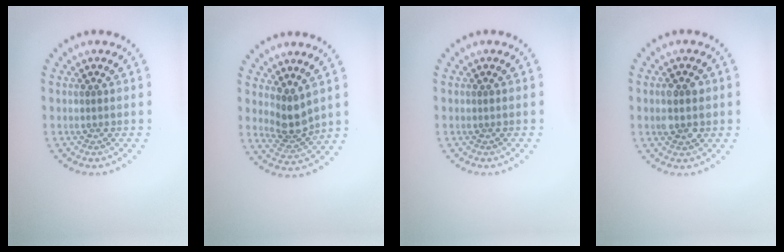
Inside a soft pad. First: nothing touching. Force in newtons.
{"total": 2.7, "press": 2.0, "slide": 1.8}
{"total": 0.0}
{"total": 2.9, "press": 2.8, "slide": 0.3}